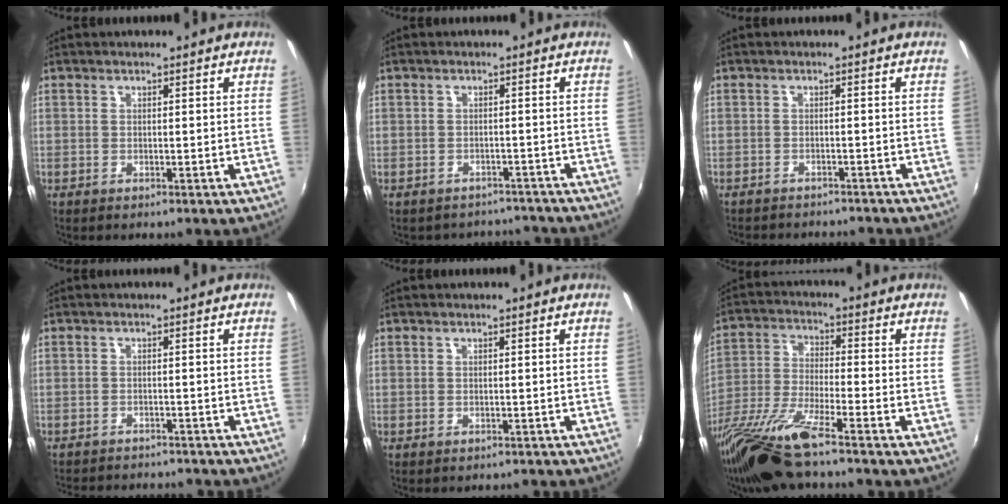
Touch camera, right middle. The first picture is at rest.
{"total": 6.6, "force": [-5.3, 3.9, 0.6], "torque": [-0.007, 0.032, -0.062]}
{"total": 7.0, "force": [-6.4, 1.6, 2.2], "torque": [-0.056, -0.012, -0.088]}
{"total": 10.1, "force": [-9.1, 2.6, 3.4], "torque": [-0.080, -0.012, -0.126]}
{"total": 1.5, "force": [-1.3, 0.6, 0.4], "torque": [-0.010, -0.004, -0.014]}
{"total": 13.2, "force": [-10.5, 0.2, 7.9], "torque": [-0.169, -0.030, -0.203]}